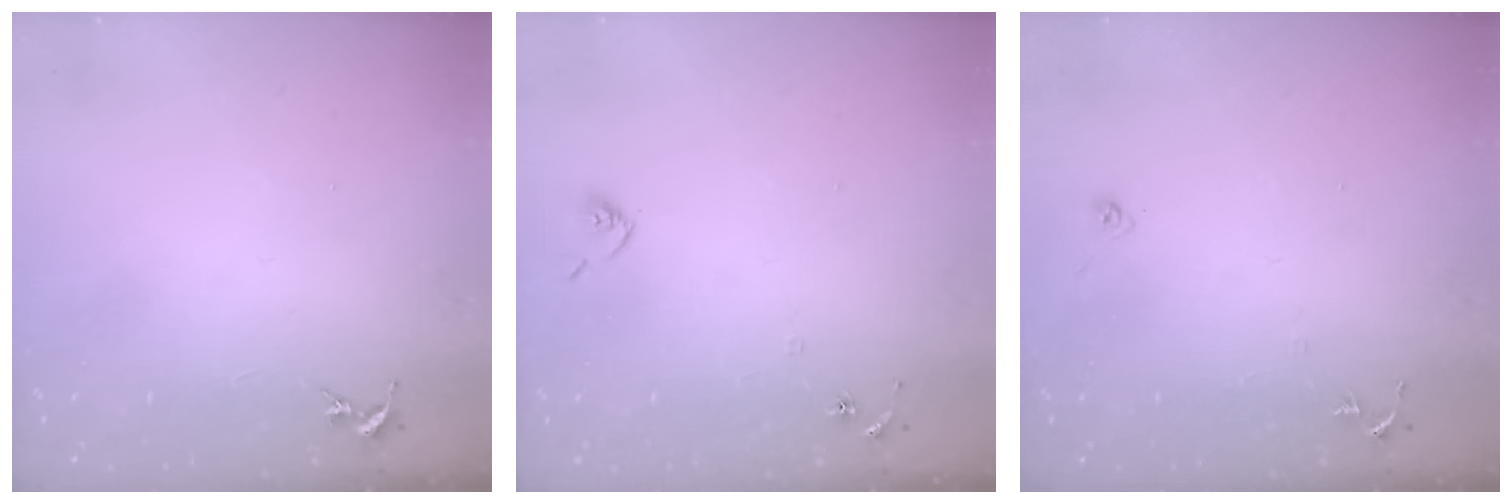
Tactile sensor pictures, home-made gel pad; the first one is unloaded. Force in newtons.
{"total": 6.1, "press": 6.1, "slide": 0.5}
{"total": 6.2, "press": 6.1, "slide": 0.5}